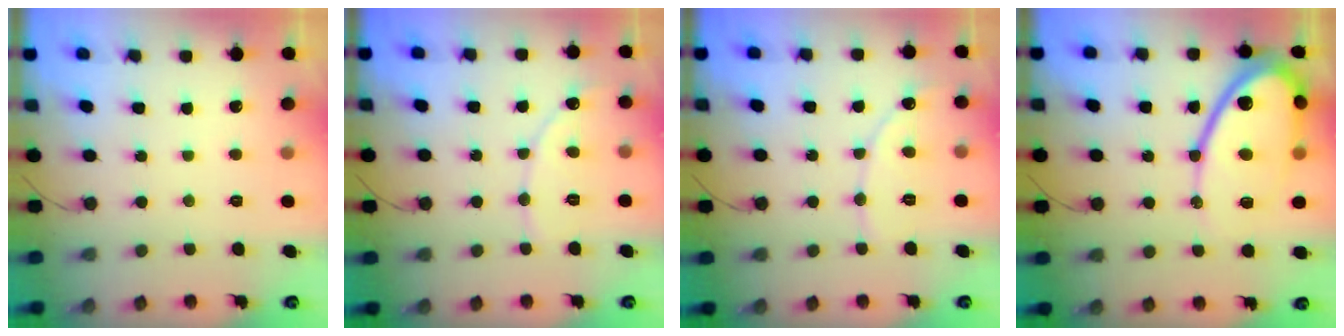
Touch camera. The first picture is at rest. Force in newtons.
{"total": 8.8, "press": 8.8, "slide": 0.8}
{"total": 8.8, "press": 8.8, "slide": 0.8}
{"total": 17.2, "press": 17.1, "slide": 1.7}